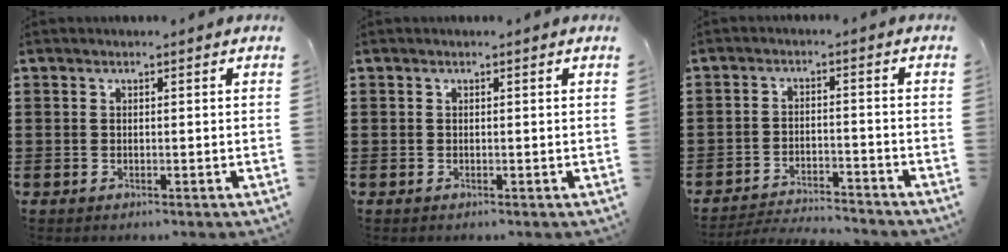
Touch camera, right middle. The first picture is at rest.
{"total": 0.0}
{"total": 3.8, "force": [-3.8, 0.3, 0.5], "torque": [-0.013, 0.006, -0.082]}